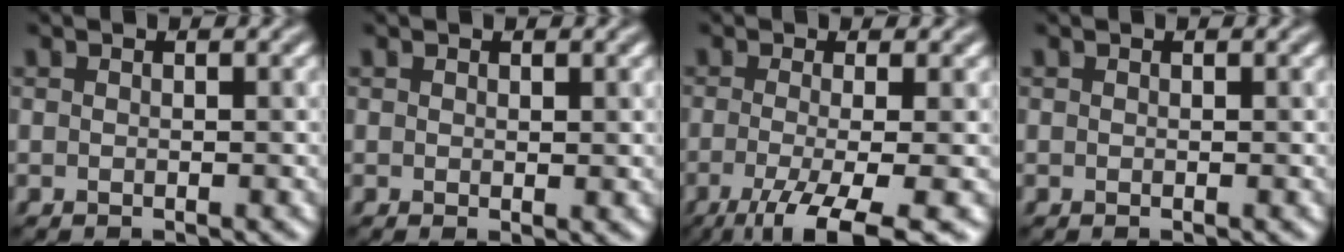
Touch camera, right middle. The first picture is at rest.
{"total": 0.6, "force": [0.3, 0.2, 0.5], "torque": [-0.004, -0.001, 0.005]}
{"total": 7.2, "force": [-3.1, 1.9, 6.3], "torque": [-0.092, -0.012, -0.057]}
{"total": 0.0}